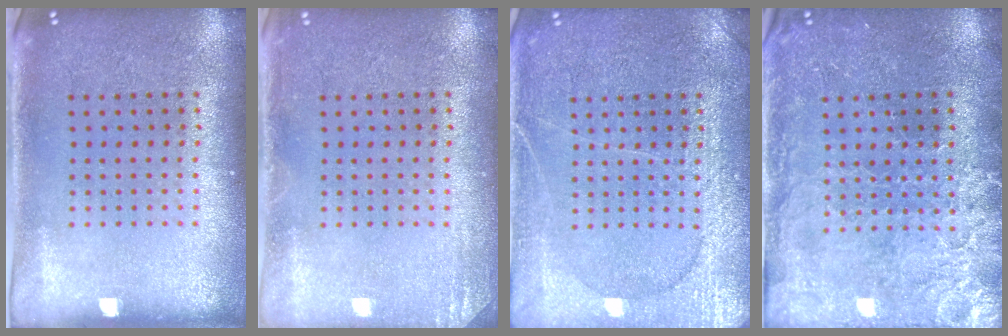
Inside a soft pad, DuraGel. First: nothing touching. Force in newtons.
{"total": 1.5, "press": 1.4, "slide": 0.2}
{"total": 4.9, "press": 4.9, "slide": 0.6}
{"total": 3.4, "press": 3.2, "slide": 1.3}